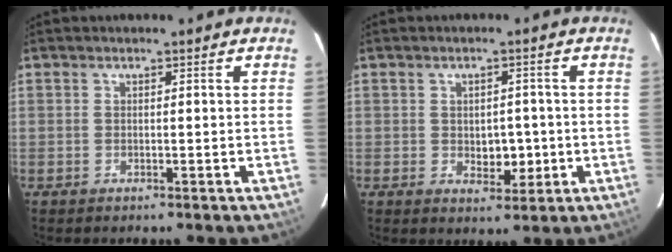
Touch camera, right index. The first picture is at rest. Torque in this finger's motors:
{"motor_torque": [0.08, -0.06, 0.04, 0.03]}